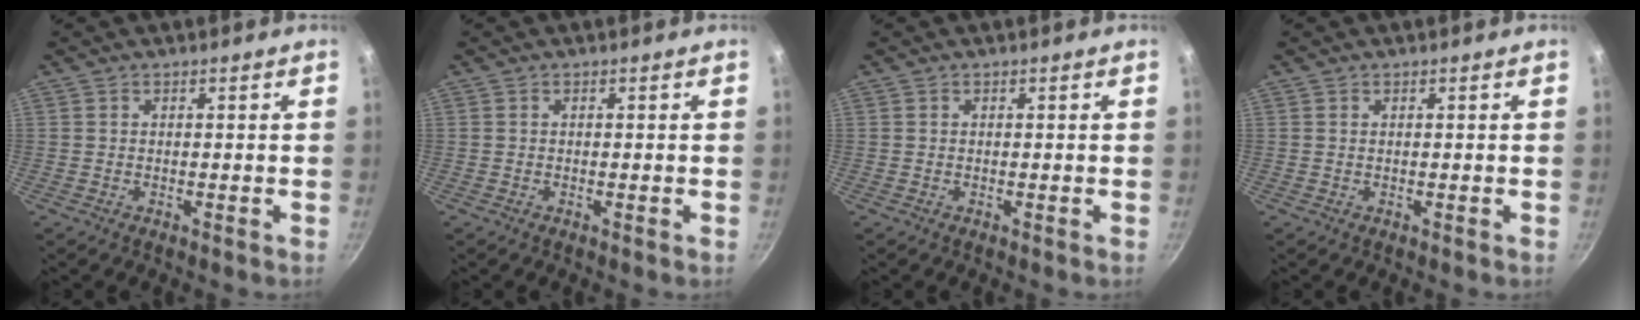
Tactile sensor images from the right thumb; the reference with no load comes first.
{"total": 0.0}
{"total": 0.0}
{"total": 0.0}